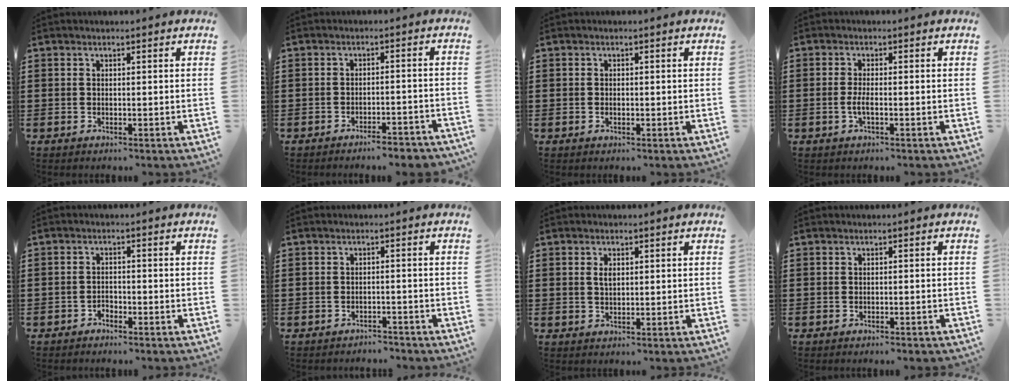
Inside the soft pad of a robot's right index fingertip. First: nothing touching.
{"total": 3.1, "force": [-2.9, -0.1, 1.1], "torque": [-0.020, -0.002, -0.059]}
{"total": 0.6, "force": [-0.2, 0.3, 0.5], "torque": [-0.011, -0.002, -0.003]}
{"total": 2.5, "force": [-0.8, 0.4, 2.3], "torque": [-0.048, -0.003, -0.017]}
{"total": 1.4, "force": [-1.3, 0.5, 0.1], "torque": [-0.007, 0.003, -0.029]}
{"total": 1.9, "force": [-1.9, 0.1, -0.2], "torque": [-0.005, -0.001, -0.043]}
{"total": 1.8, "force": [0.4, 0.9, 1.5], "torque": [-0.032, 0.006, 0.006]}
{"total": 0.7, "force": [-0.6, -0.1, 0.2], "torque": [-0.007, -0.005, -0.011]}